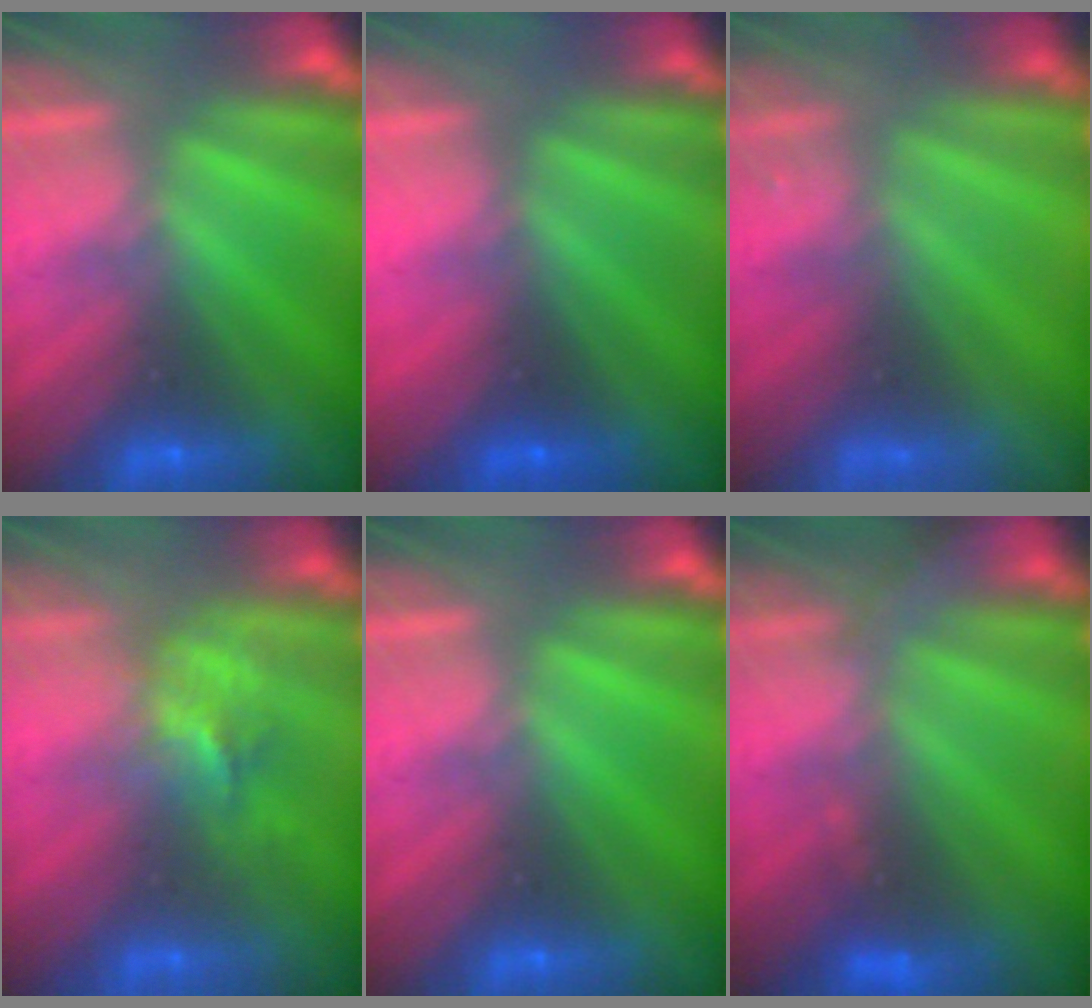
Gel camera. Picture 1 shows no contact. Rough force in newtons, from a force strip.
{"total": 3.3}
{"total": 9.6}
{"total": 2.8}
{"total": 0.0}
{"total": 2.8}